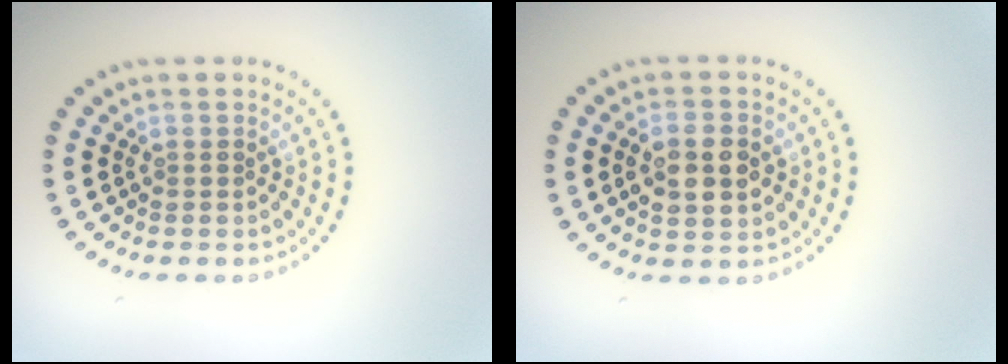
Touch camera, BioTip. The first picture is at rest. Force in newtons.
{"total": 3.8, "press": 3.8, "slide": 0.2}